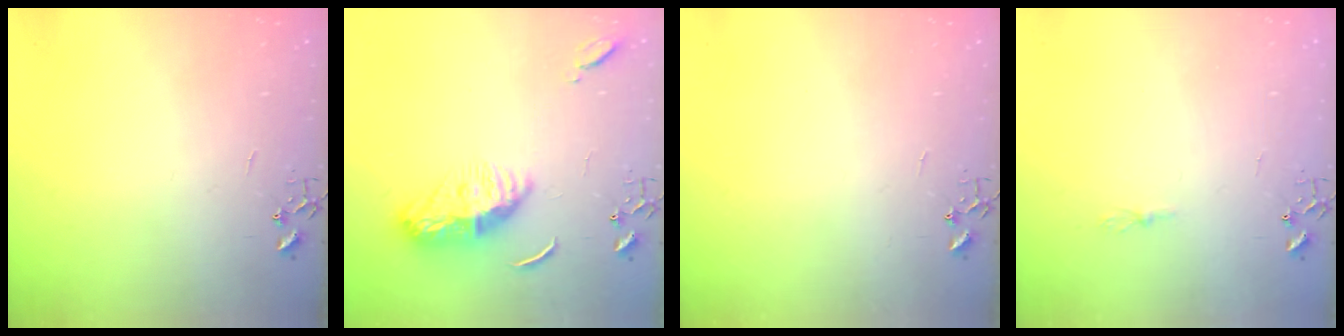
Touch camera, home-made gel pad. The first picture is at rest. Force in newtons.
{"total": 11.1, "press": 11.0, "slide": 1.0}
{"total": 0.0}
{"total": 4.1, "press": 4.1, "slide": 0.5}